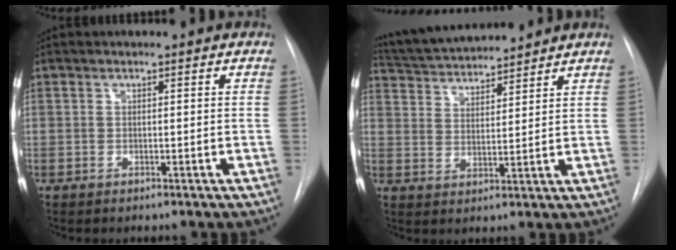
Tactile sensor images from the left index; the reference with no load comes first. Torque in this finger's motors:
{"motor_torque": [-0.34, -1.31, 0.14, 0.08]}